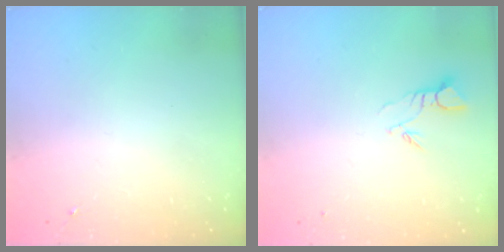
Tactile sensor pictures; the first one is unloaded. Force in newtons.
{"total": 3.4, "press": 3.4, "slide": 0.2}